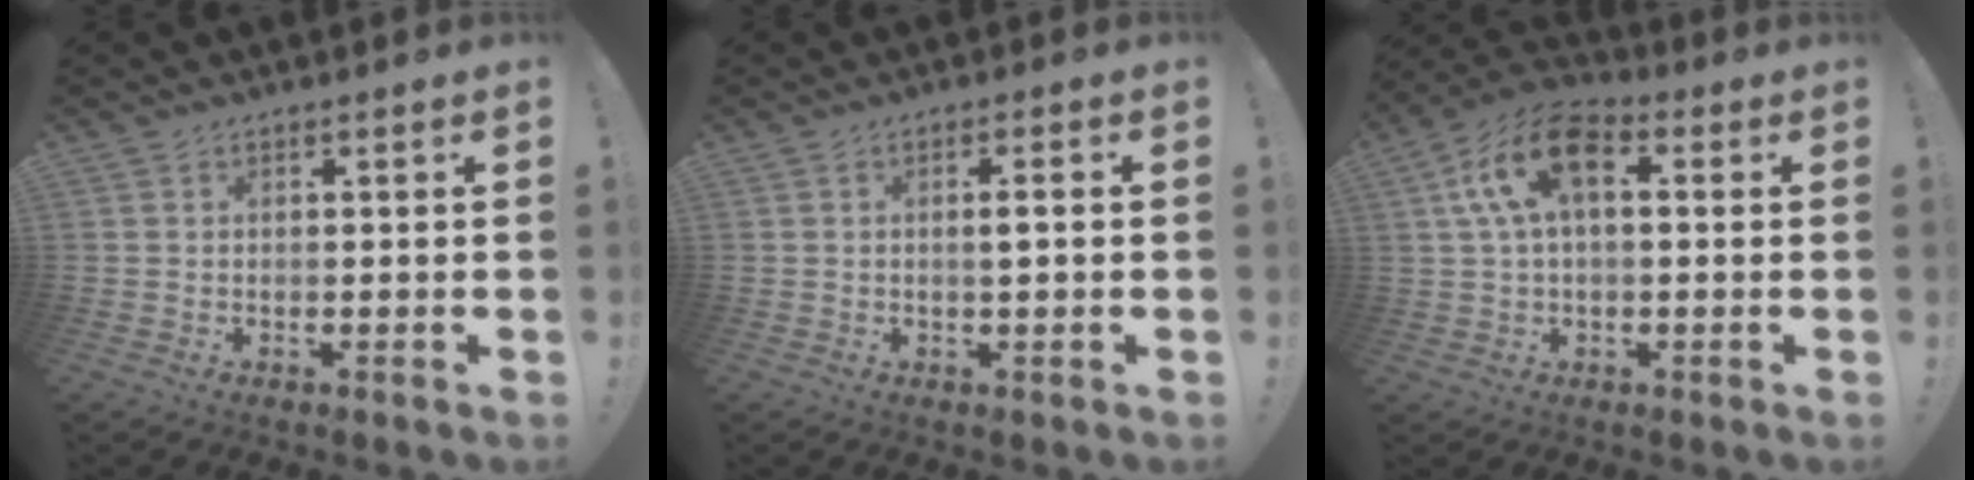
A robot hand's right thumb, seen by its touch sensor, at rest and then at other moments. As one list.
[{"total": 2.3, "force": [0.3, 0.0, 2.3], "torque": [-0.029, -0.004, -0.001]}, {"total": 14.0, "force": [3.7, 7.8, 11.0], "torque": [-0.215, 0.007, 0.069]}]